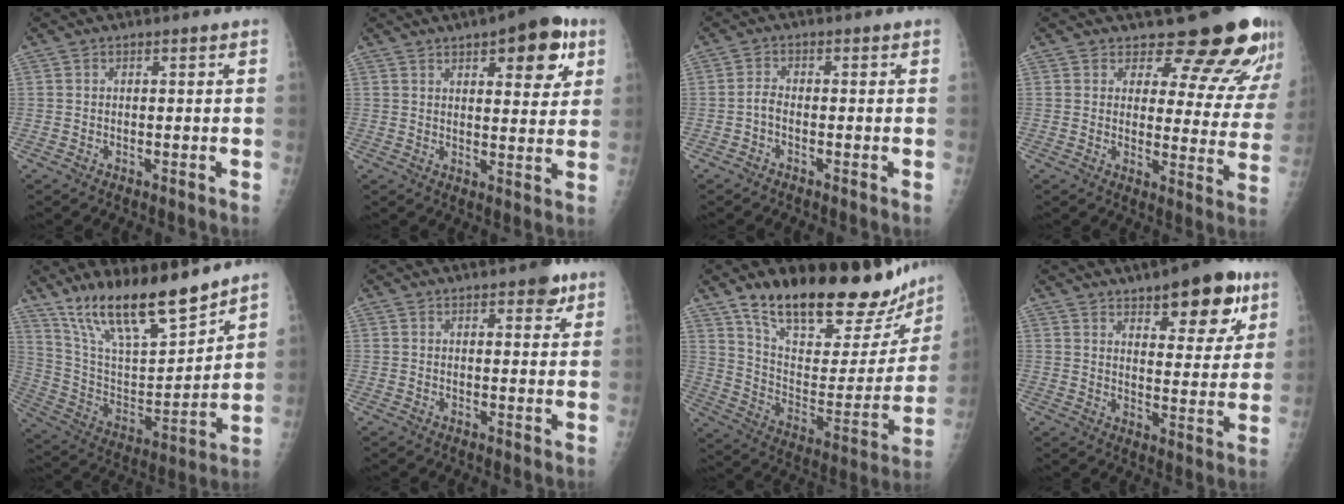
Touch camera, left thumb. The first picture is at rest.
{"total": 12.2, "force": [6.0, 4.9, 9.4], "torque": [-0.086, -0.019, 0.073]}
{"total": 1.5, "force": [-0.7, 0.9, 1.1], "torque": [-0.017, 0.003, -0.018]}
{"total": 15.3, "force": [13.4, 5.3, 5.1], "torque": [-0.010, -0.112, 0.147]}
{"total": 19.2, "force": [15.1, 4.8, 10.7], "torque": [-0.157, -0.080, 0.281]}
{"total": 3.7, "force": [2.3, 1.7, 2.4], "torque": [-0.013, -0.009, 0.026]}
{"total": 28.2, "force": [21.5, 10.0, 15.2], "torque": [-0.195, -0.089, 0.327]}
{"total": 14.6, "force": [8.6, 5.7, 10.3], "torque": [-0.096, -0.037, 0.120]}